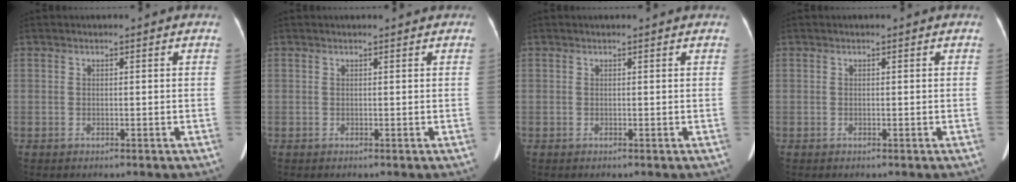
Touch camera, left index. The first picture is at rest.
{"total": 1.3, "force": [1.2, 0.2, 0.3], "torque": [-0.013, 0.011, 0.013]}
{"total": 1.1, "force": [1.0, 0.0, 0.3], "torque": [-0.015, 0.004, 0.010]}
{"total": 0.0}